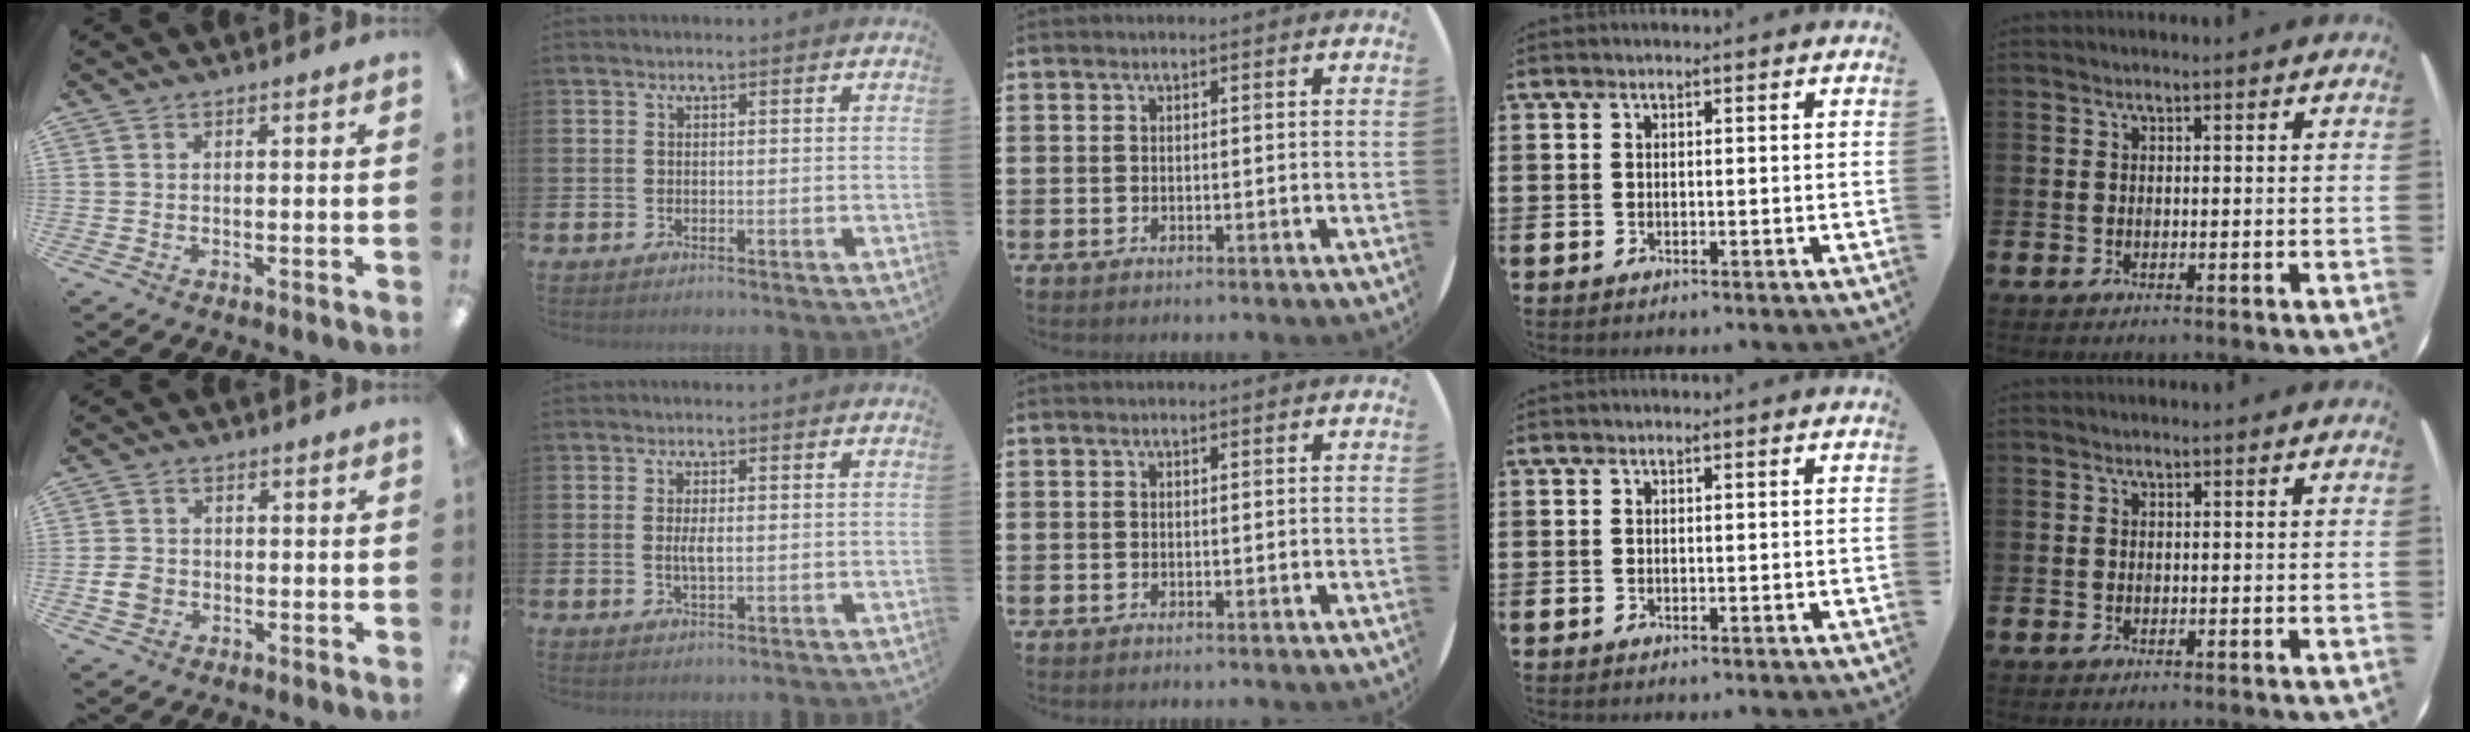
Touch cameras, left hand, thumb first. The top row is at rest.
{"thumb": {"total": 3.7, "force": [-0.9, 3.1, 1.7], "torque": [-0.036, 0.005, -0.018]}, "index": {"total": 2.2, "force": [0.1, 0.8, 2.1], "torque": [-0.033, -0.001, -0.002]}}